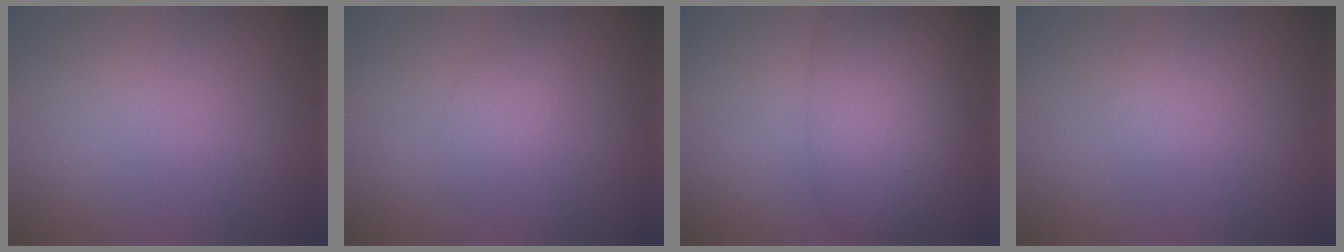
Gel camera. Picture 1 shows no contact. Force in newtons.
{"total": 1.5, "press": 1.5, "slide": 0.1}
{"total": 6.9, "press": 6.9, "slide": 0.2}
{"total": 0.8, "press": 0.8, "slide": 0.0}